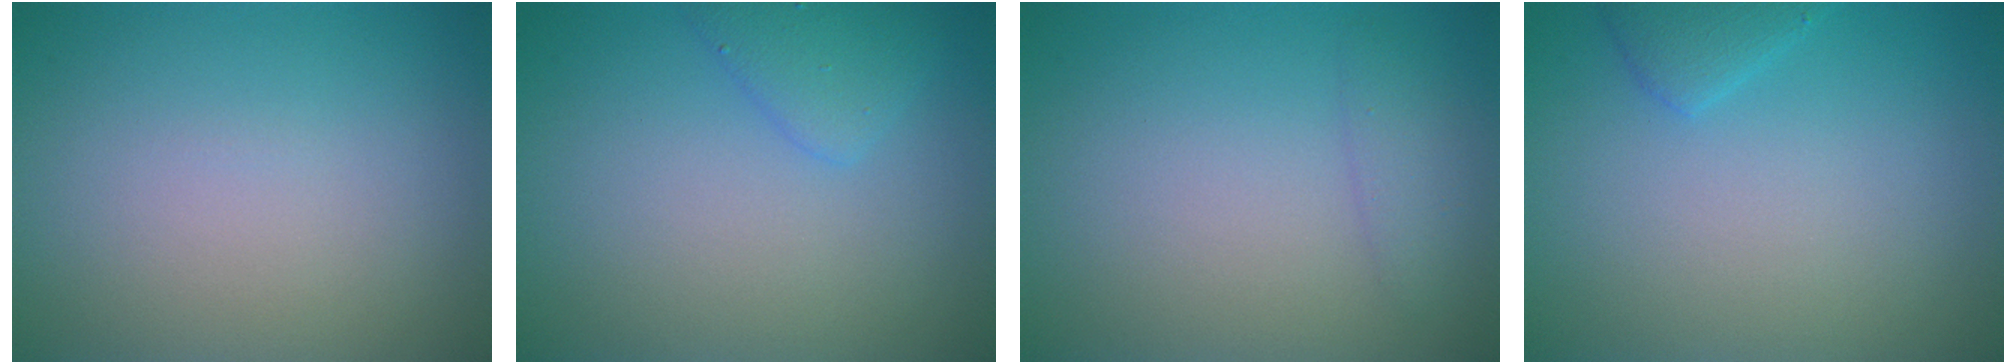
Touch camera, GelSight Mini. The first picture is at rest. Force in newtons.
{"total": 2.0, "press": 2.0, "slide": 0.0}
{"total": 1.3, "press": 1.3, "slide": 0.0}
{"total": 1.5, "press": 1.5, "slide": 0.1}